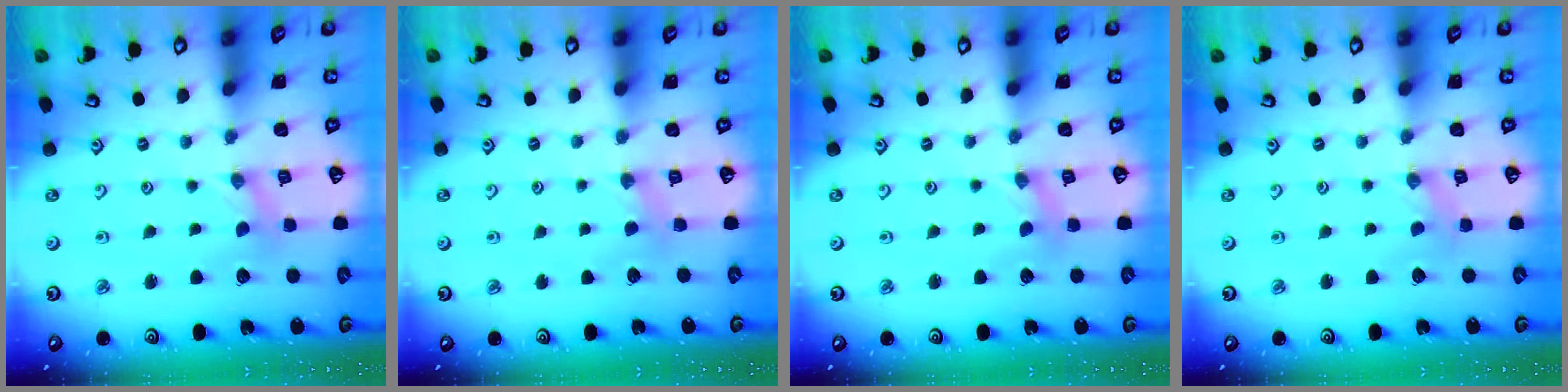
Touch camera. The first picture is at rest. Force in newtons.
{"total": 2.9, "press": 2.9, "slide": 0.6}
{"total": 0.9, "press": 0.9, "slide": 0.2}
{"total": 0.0}